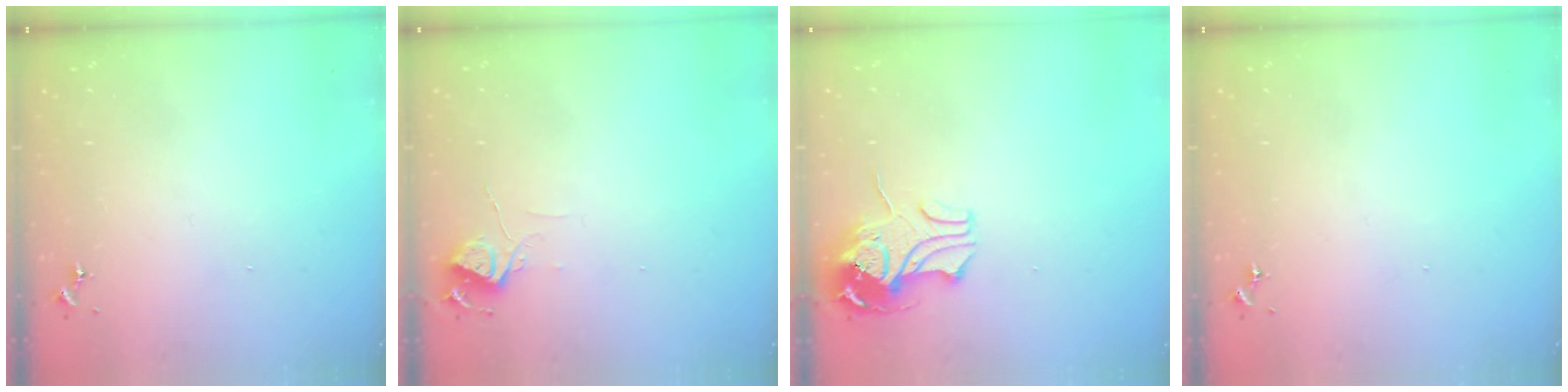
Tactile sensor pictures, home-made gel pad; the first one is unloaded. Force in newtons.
{"total": 6.0, "press": 6.0, "slide": 0.7}
{"total": 10.9, "press": 10.9, "slide": 1.1}
{"total": 0.0}